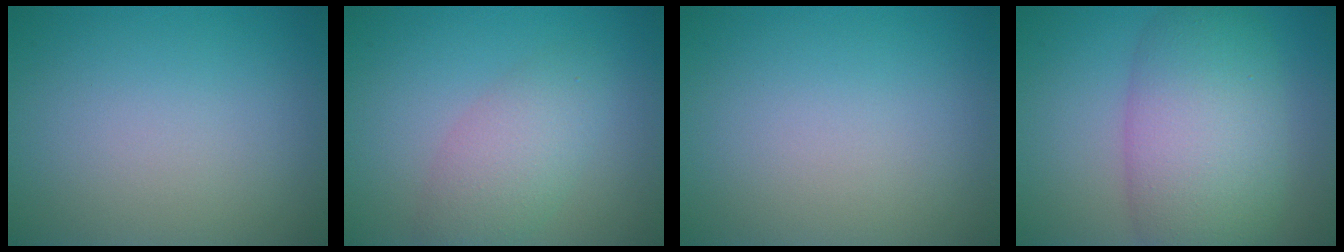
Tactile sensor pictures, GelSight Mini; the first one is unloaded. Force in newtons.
{"total": 2.7, "press": 2.7, "slide": 0.2}
{"total": 0.0}
{"total": 9.0, "press": 9.0, "slide": 0.5}